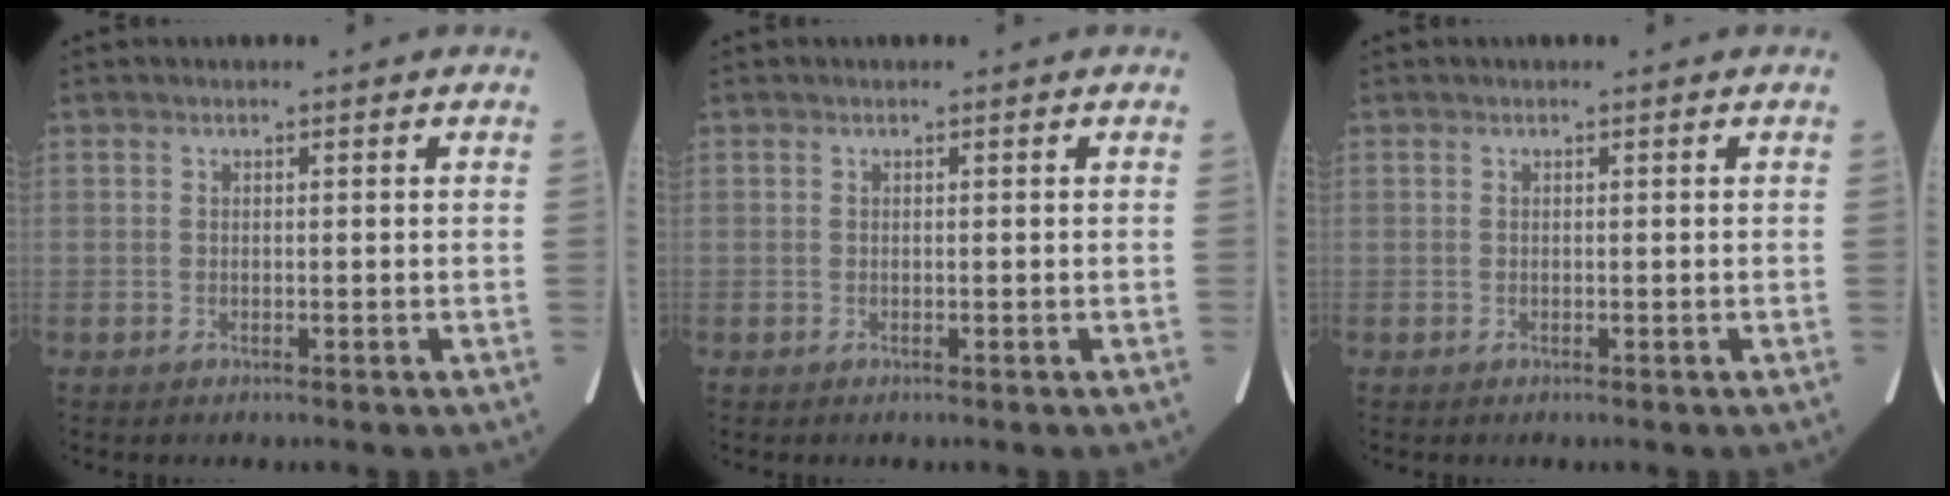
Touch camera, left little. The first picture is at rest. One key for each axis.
{"total": 0.0}
{"total": 0.0}